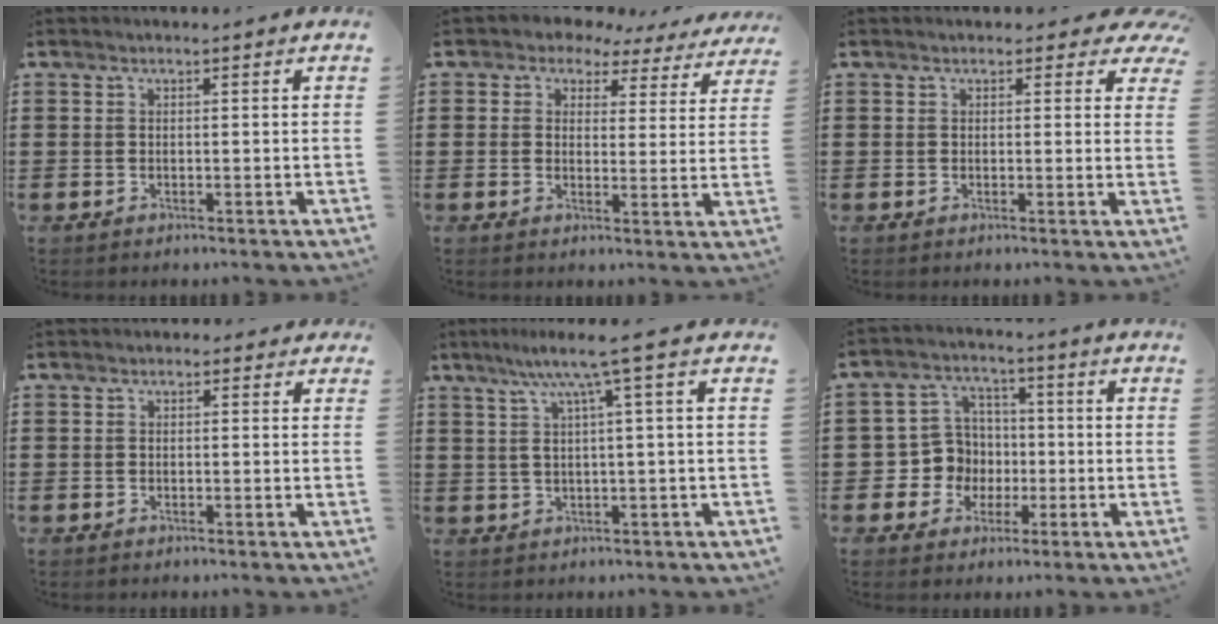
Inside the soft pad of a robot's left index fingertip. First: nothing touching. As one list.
[{"total": 3.5, "force": [2.7, 2.1, 0.7], "torque": [-0.026, -0.017, 0.042]}, {"total": 2.0, "force": [1.6, 0.9, 0.8], "torque": [-0.006, -0.001, 0.025]}, {"total": 0.8, "force": [-0.2, 0.7, 0.3], "torque": [-0.008, 0.002, -0.005]}, {"total": 5.9, "force": [2.0, -0.5, 5.5], "torque": [-0.113, 0.000, 0.026]}, {"total": 7.1, "force": [-0.6, 6.9, 1.3], "torque": [-0.060, 0.009, -0.008]}]